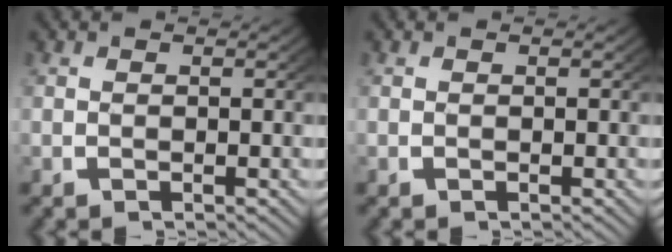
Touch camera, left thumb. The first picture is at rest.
{"total": 0.0}